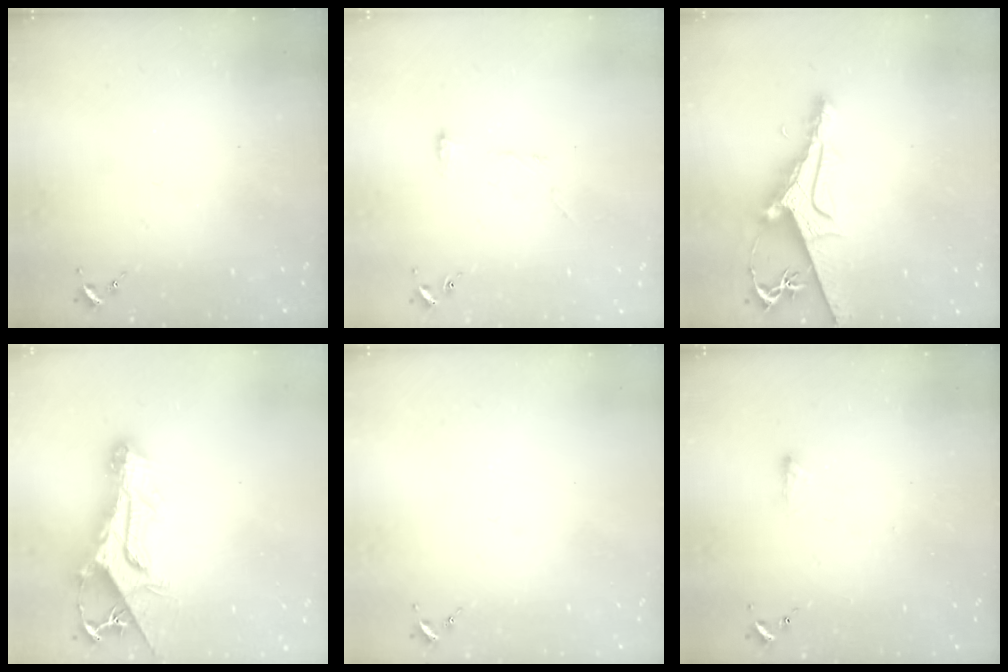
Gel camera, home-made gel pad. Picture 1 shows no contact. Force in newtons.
{"total": 5.5, "press": 5.5, "slide": 0.6}
{"total": 11.0, "press": 10.9, "slide": 1.2}
{"total": 13.9, "press": 13.8, "slide": 1.4}
{"total": 0.0}
{"total": 2.5, "press": 2.4, "slide": 0.5}